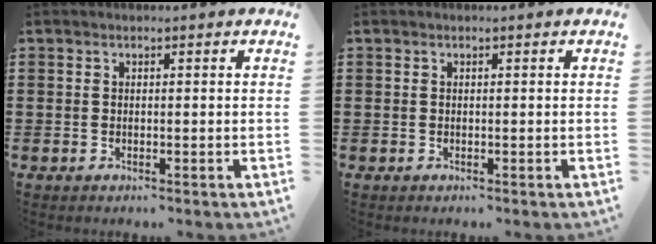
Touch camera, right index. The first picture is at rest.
{"total": 0.0}